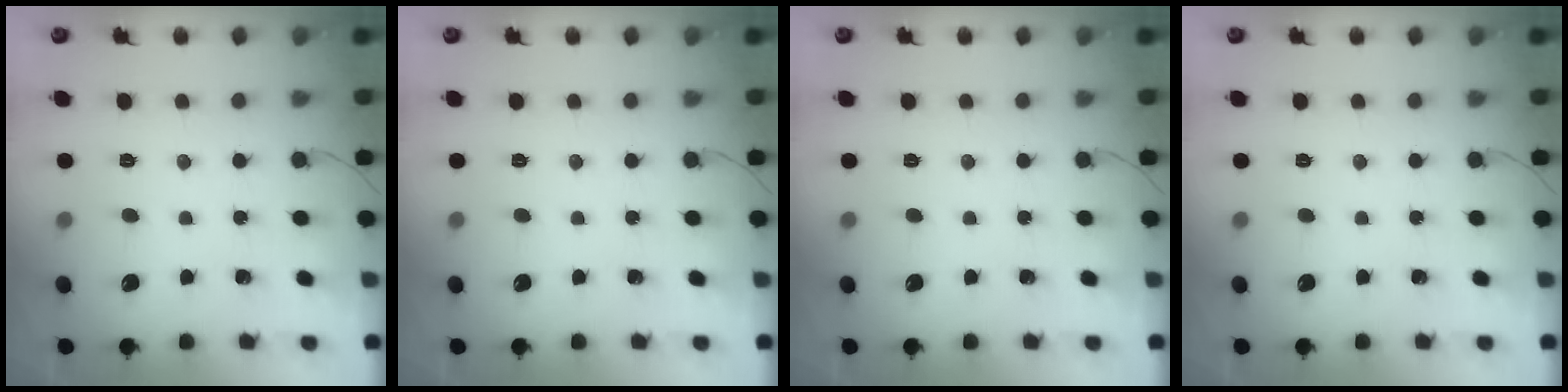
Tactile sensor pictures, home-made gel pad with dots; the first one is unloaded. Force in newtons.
{"total": 0.0}
{"total": 0.0}
{"total": 0.0}